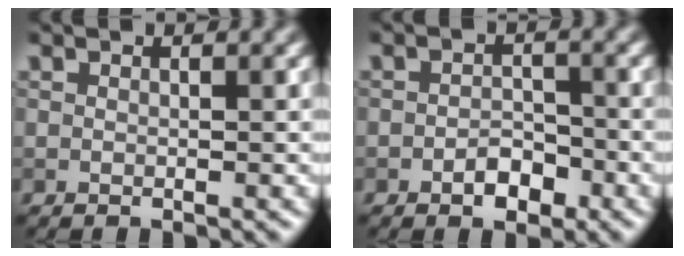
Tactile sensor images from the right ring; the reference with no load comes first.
{"total": 2.2, "force": [-1.2, 1.3, 1.3], "torque": [-0.017, 0.005, -0.022]}